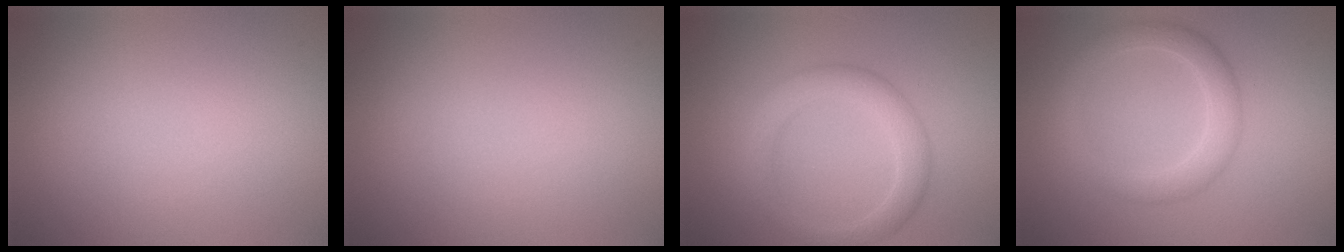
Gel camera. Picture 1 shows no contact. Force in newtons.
{"total": 0.0}
{"total": 3.6, "press": 3.6, "slide": 0.1}
{"total": 3.2, "press": 3.2, "slide": 0.2}